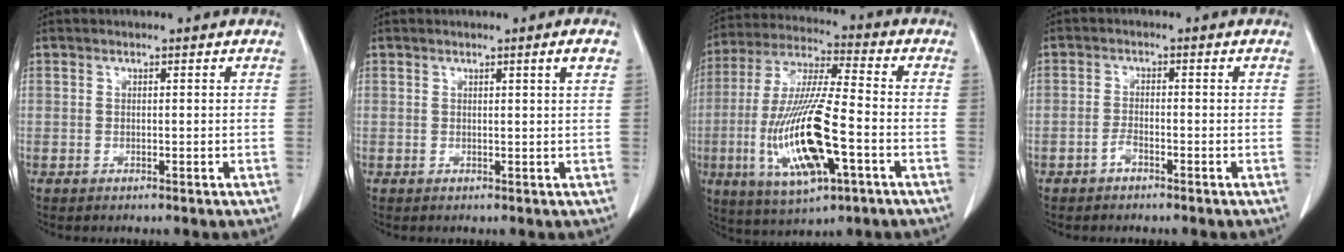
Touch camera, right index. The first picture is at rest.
{"total": 1.7, "force": [0.8, -0.4, 1.5], "torque": [-0.021, -0.004, 0.012]}
{"total": 17.4, "force": [-4.8, 3.3, 16.4], "torque": [-0.341, -0.015, -0.082]}
{"total": 1.6, "force": [-1.0, 0.7, 1.0], "torque": [-0.018, 0.005, -0.017]}